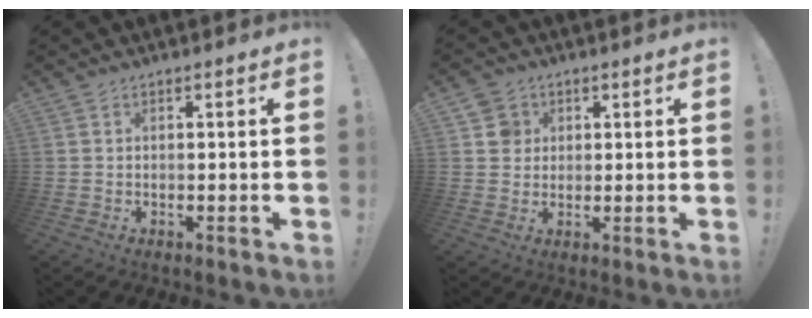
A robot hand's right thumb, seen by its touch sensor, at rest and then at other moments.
{"total": 5.2, "force": [1.9, 4.8, 0.8], "torque": [-0.007, -0.002, 0.036]}